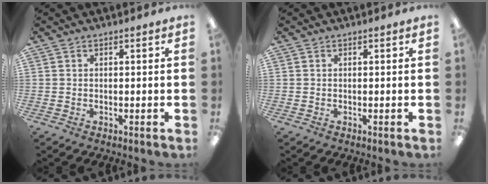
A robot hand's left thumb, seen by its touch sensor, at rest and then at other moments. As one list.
[{"total": 0.0}]